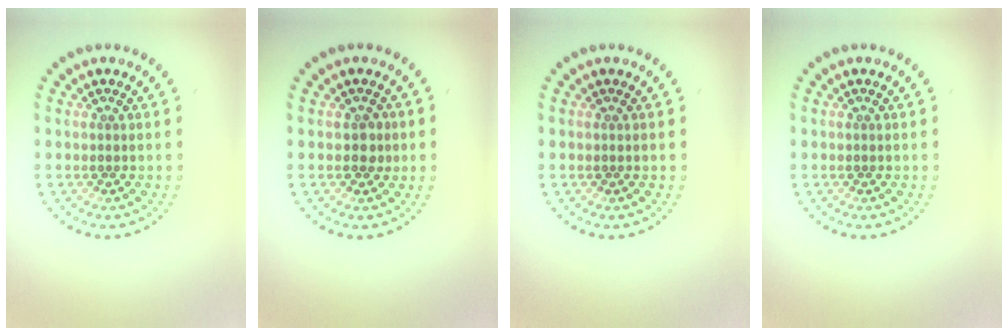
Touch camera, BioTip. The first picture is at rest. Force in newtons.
{"total": 1.4, "press": 1.4, "slide": 0.4}
{"total": 0.0}
{"total": 0.0}